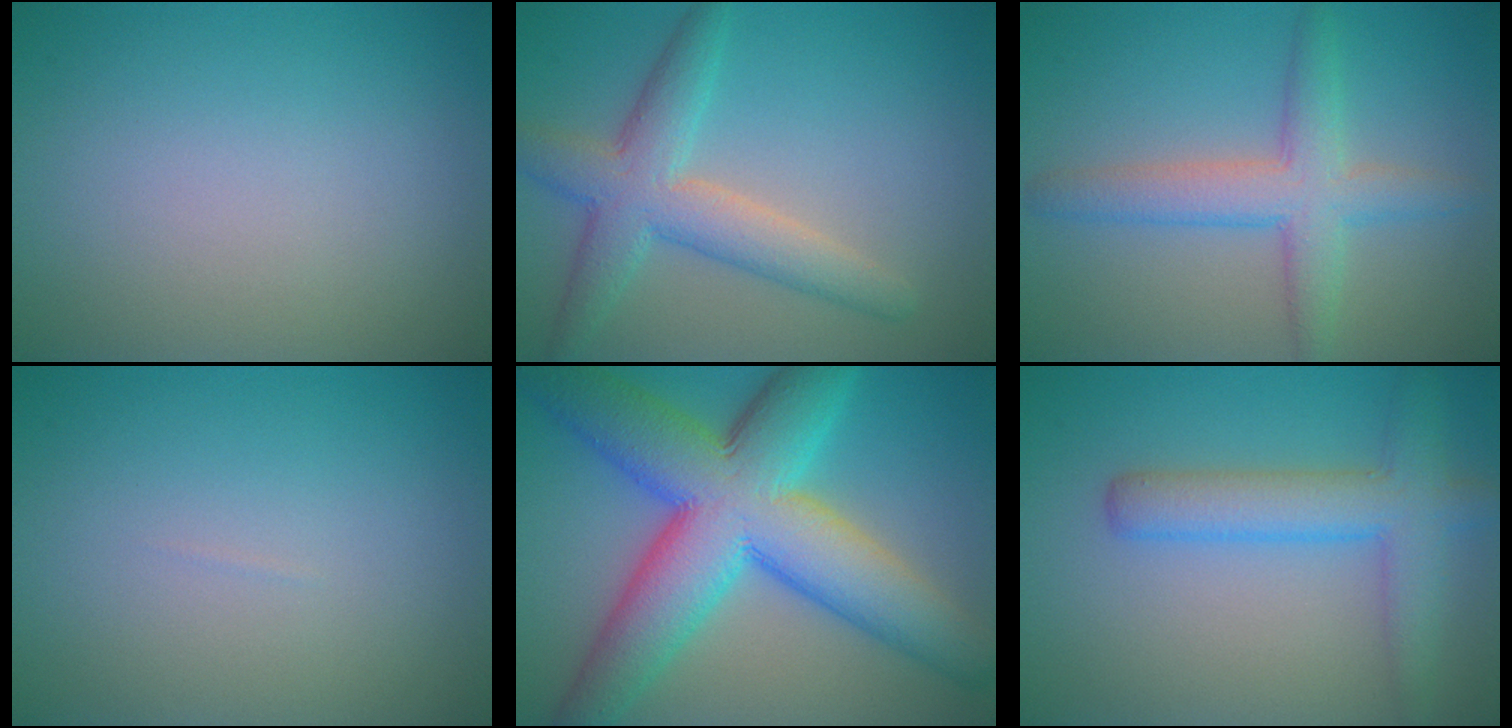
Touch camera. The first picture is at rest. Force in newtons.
{"total": 5.2, "press": 5.2, "slide": 0.2}
{"total": 4.4, "press": 4.4, "slide": 0.2}
{"total": 0.0}
{"total": 13.3, "press": 13.3, "slide": 0.4}
{"total": 4.6, "press": 4.6, "slide": 0.2}